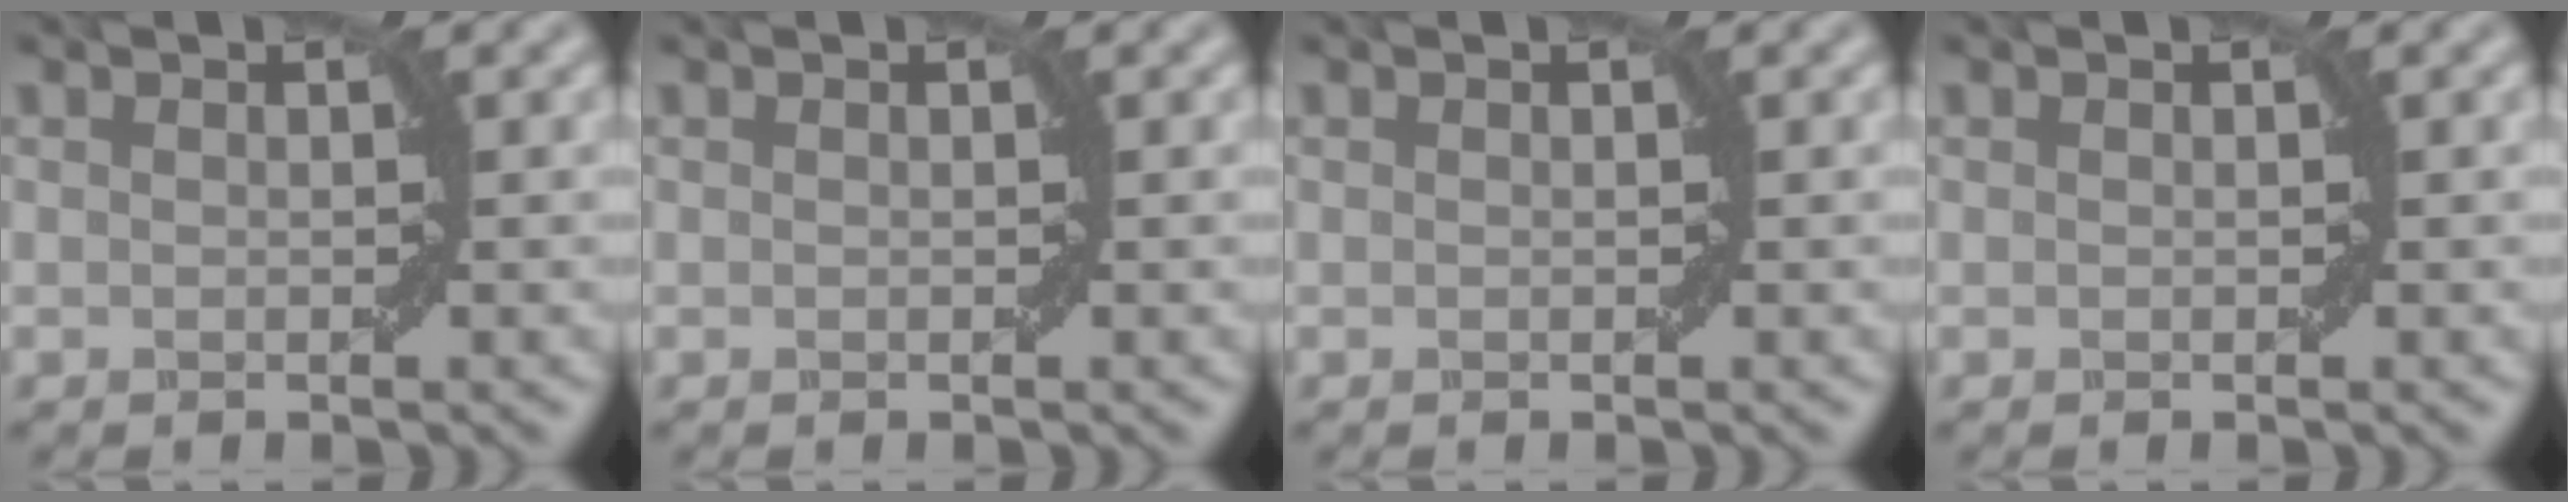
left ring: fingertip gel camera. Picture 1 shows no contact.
{"total": 0.0}
{"total": 0.0}
{"total": 0.0}